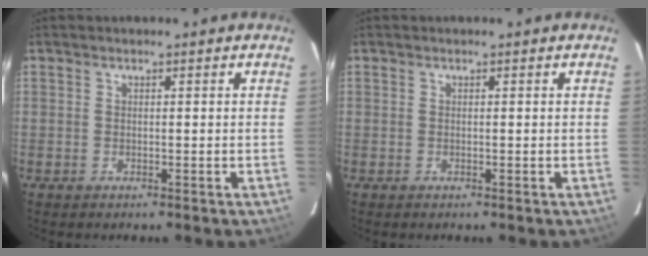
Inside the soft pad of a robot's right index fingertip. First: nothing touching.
{"total": 0.0}